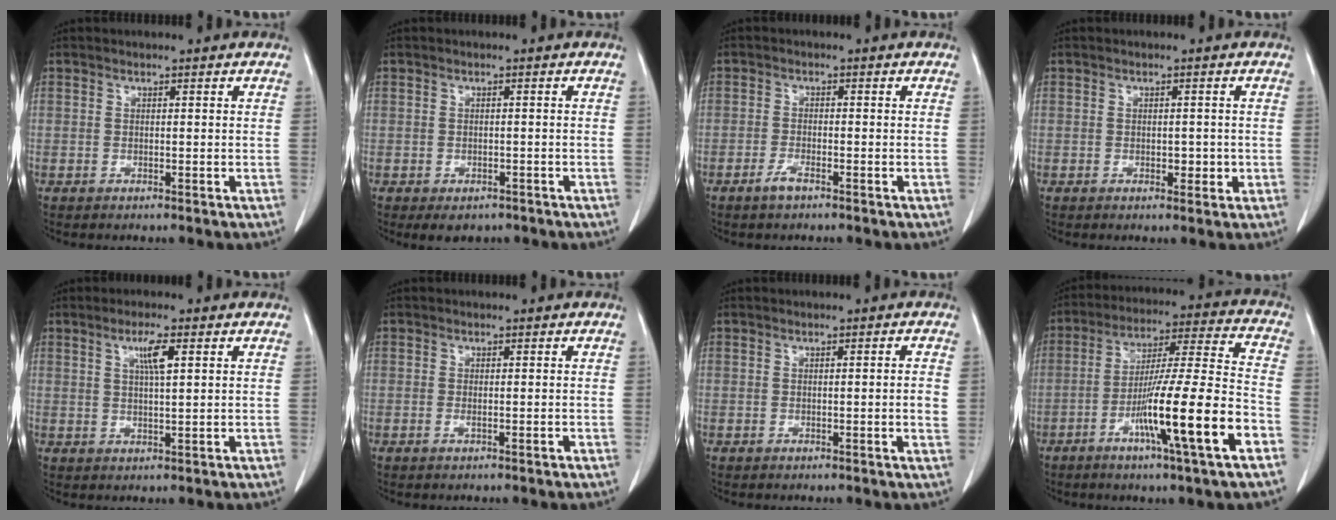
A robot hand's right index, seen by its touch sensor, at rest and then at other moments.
{"total": 3.5, "force": [-2.5, 2.0, 1.3], "torque": [-0.007, 0.000, -0.027]}
{"total": 2.2, "force": [-1.6, 0.3, 1.5], "torque": [-0.034, -0.002, -0.032]}
{"total": 2.0, "force": [-0.4, 1.2, 1.6], "torque": [-0.017, 0.001, -0.001]}
{"total": 3.9, "force": [1.5, 0.2, 3.5], "torque": [-0.062, -0.001, 0.026]}
{"total": 1.2, "force": [-0.4, 0.2, 1.1], "torque": [-0.021, -0.003, -0.003]}
{"total": 1.9, "force": [0.0, 0.1, 1.9], "torque": [-0.026, 0.000, 0.000]}
{"total": 17.3, "force": [-7.1, -0.5, 15.7], "torque": [-0.271, -0.011, -0.119]}